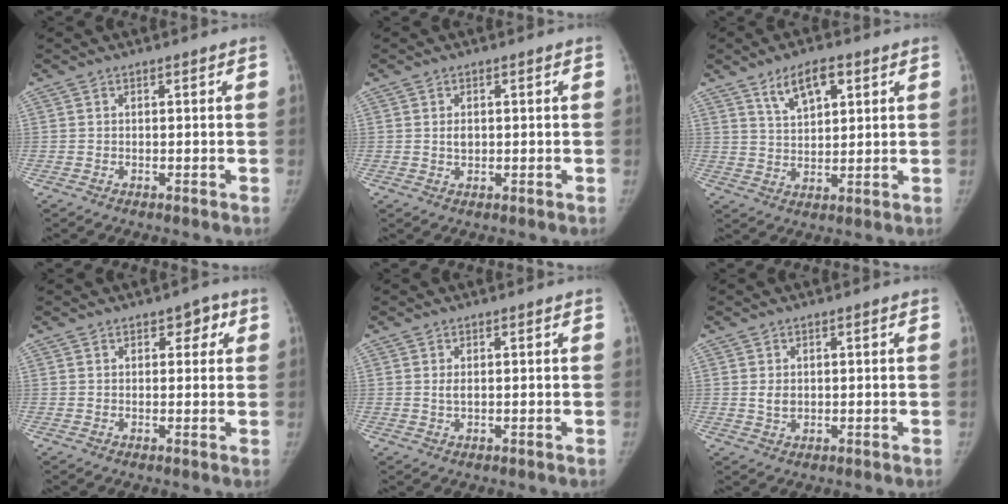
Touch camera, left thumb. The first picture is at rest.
{"total": 1.8, "force": [0.2, 1.3, 1.3], "torque": [-0.018, -0.001, 0.004]}
{"total": 7.7, "force": [4.2, 3.6, 5.4], "torque": [-0.076, -0.017, 0.075]}
{"total": 3.3, "force": [1.6, 2.2, 1.9], "torque": [0.005, -0.002, 0.015]}
{"total": 1.3, "force": [0.2, 0.6, 1.1], "torque": [-0.020, -0.001, 0.006]}
{"total": 2.2, "force": [0.3, 1.7, 1.4], "torque": [-0.018, -0.004, 0.010]}